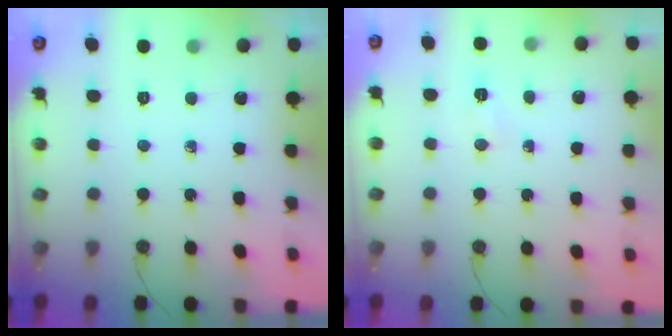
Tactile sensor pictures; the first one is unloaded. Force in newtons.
{"total": 3.2, "press": 3.2, "slide": 0.4}